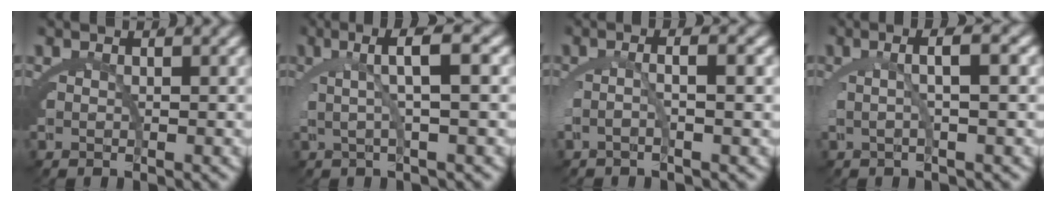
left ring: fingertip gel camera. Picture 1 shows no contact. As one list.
[{"total": 5.1, "force": [2.2, 0.5, 4.6], "torque": [-0.073, 0.021, 0.030]}, {"total": 2.5, "force": [-0.4, -0.2, 2.4], "torque": [-0.048, -0.001, -0.005]}, {"total": 3.5, "force": [0.7, 0.1, 3.4], "torque": [-0.057, 0.014, 0.008]}]